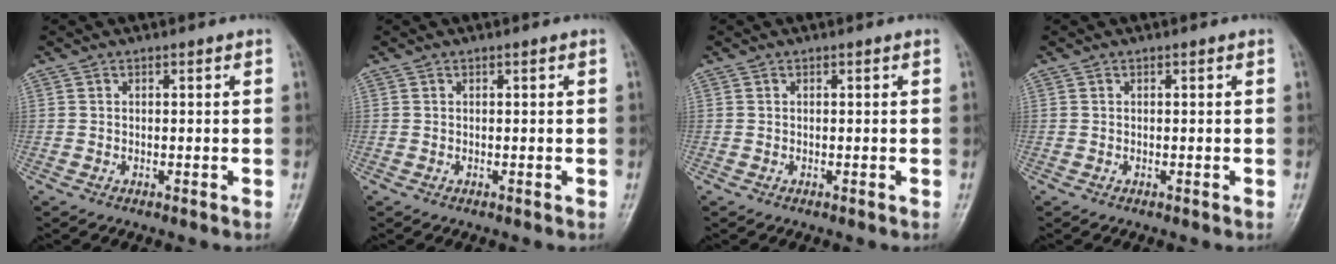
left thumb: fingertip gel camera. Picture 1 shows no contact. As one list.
[{"total": 0.0}, {"total": 0.0}, {"total": 0.0}]